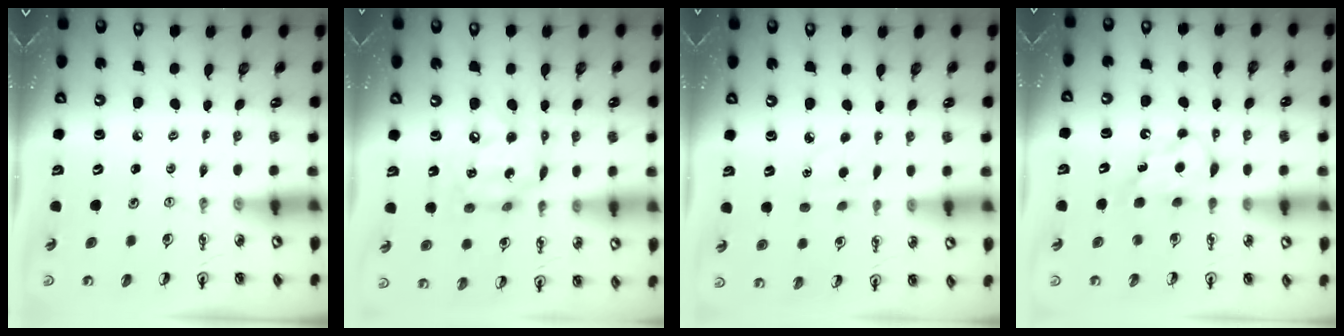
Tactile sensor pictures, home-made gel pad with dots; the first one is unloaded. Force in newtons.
{"total": 13.3, "press": 13.3, "slide": 1.5}
{"total": 3.5, "press": 3.5, "slide": 0.4}
{"total": 6.8, "press": 6.8, "slide": 0.2}